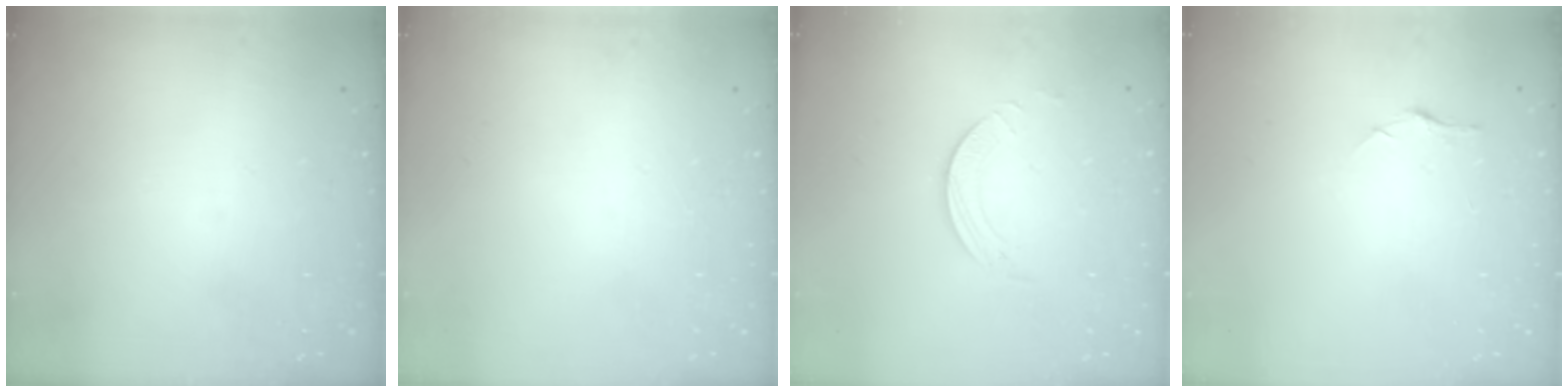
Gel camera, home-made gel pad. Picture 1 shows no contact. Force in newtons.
{"total": 0.0}
{"total": 2.5, "press": 2.5, "slide": 0.2}
{"total": 5.7, "press": 5.6, "slide": 0.6}